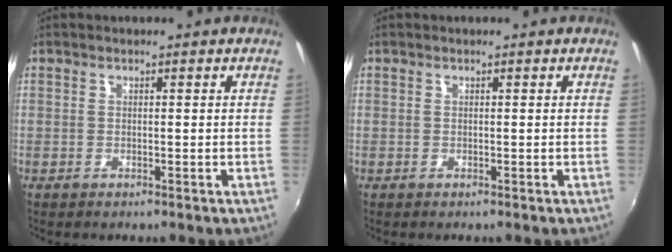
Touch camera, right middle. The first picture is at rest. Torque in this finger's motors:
{"motor_torque": [0.33, -0.28, 0.05, 0.01]}